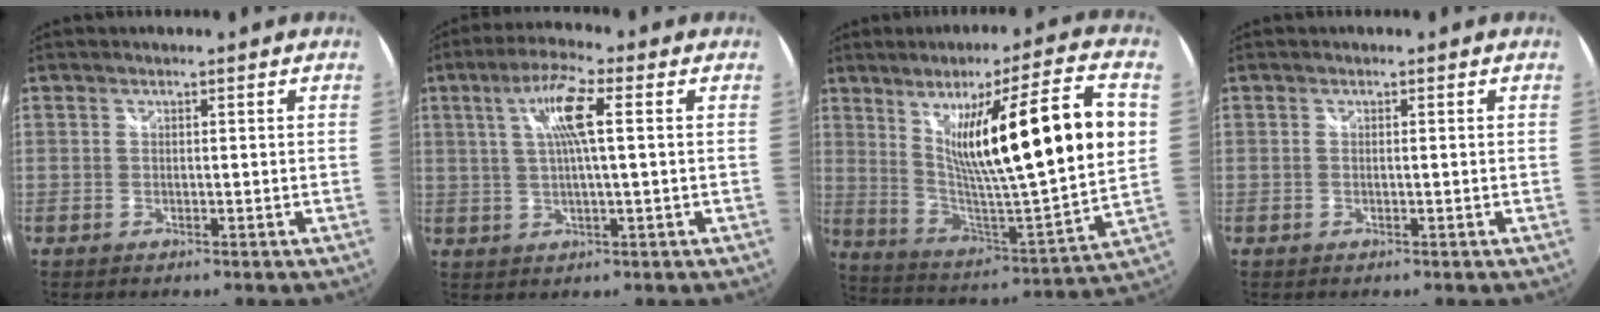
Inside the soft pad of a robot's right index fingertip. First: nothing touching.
{"total": 8.0, "force": [2.0, 0.8, 7.7], "torque": [-0.141, 0.011, 0.037]}
{"total": 24.4, "force": [6.5, 1.4, 23.4], "torque": [-0.356, -0.009, 0.118]}
{"total": 0.0}